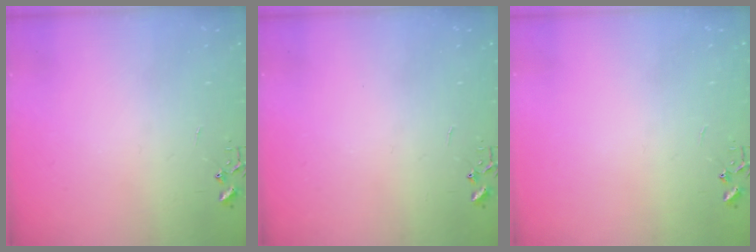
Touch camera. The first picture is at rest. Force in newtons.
{"total": 0.0}
{"total": 0.0}